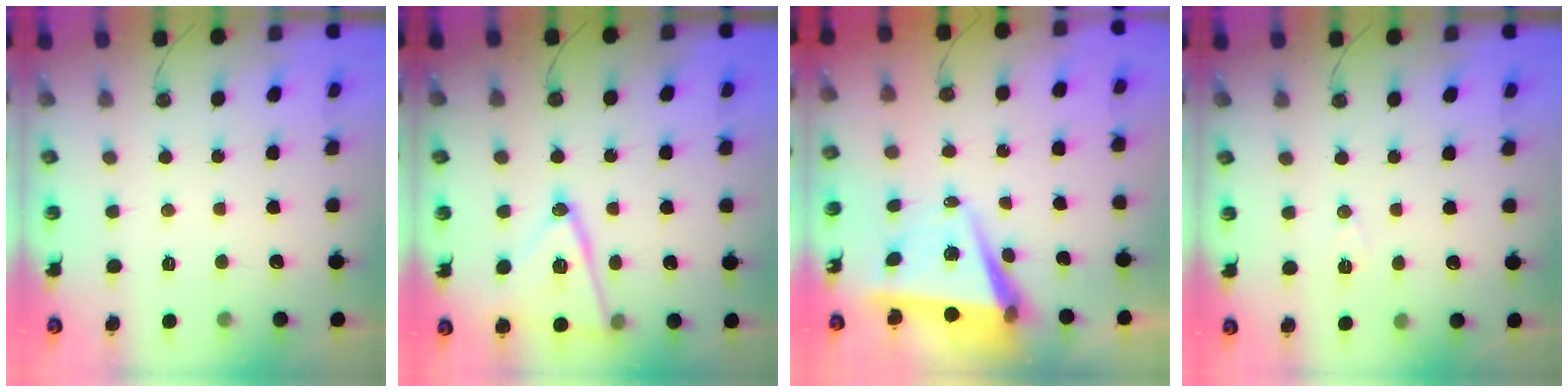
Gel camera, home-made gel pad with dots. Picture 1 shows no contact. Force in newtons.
{"total": 15.5, "press": 15.1, "slide": 3.7}
{"total": 6.9, "press": 5.3, "slide": 4.4}
{"total": 5.8, "press": 4.9, "slide": 3.1}